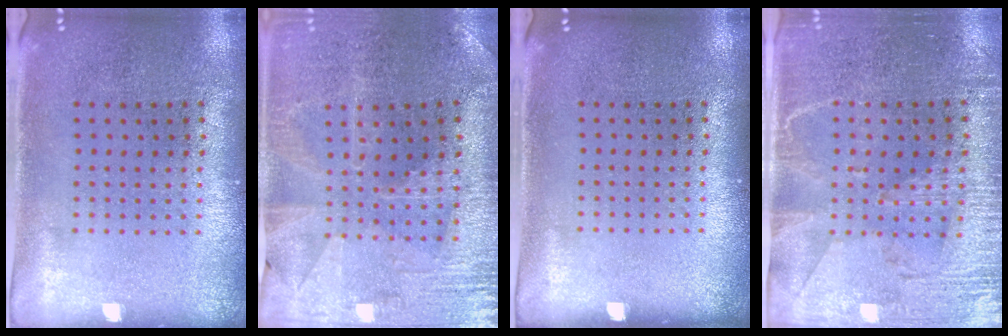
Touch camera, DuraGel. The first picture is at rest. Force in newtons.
{"total": 1.4, "press": 1.3, "slide": 0.4}
{"total": 0.0}
{"total": 3.3, "press": 3.0, "slide": 1.5}